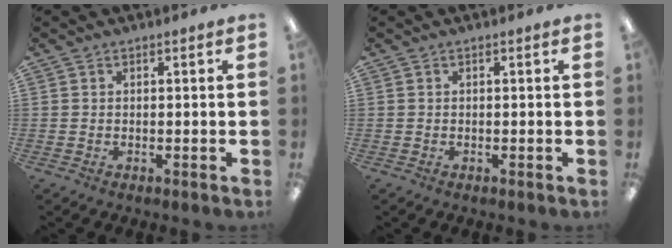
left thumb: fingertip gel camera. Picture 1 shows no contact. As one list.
[{"total": 0.0}]